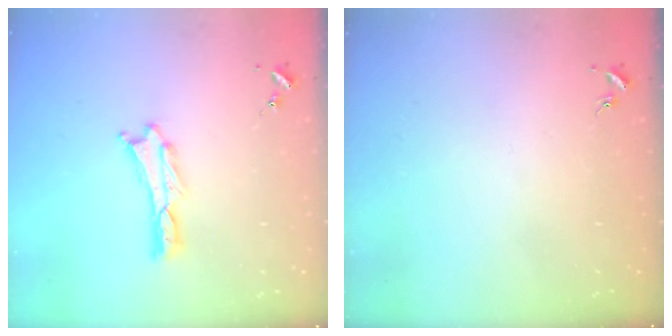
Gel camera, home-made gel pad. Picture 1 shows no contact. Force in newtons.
{"total": 0.0}